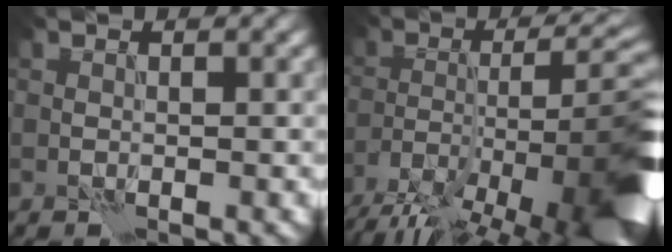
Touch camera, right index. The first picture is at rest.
{"total": 15.4, "force": [-8.9, 5.1, 11.4], "torque": [-0.169, -0.003, -0.128]}